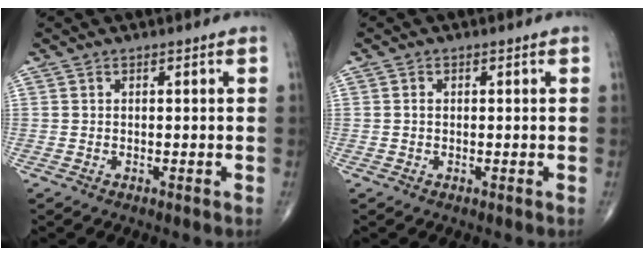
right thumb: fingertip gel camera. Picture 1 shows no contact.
{"total": 0.9, "force": [0.0, 0.7, 0.6], "torque": [-0.010, 0.003, -0.001]}